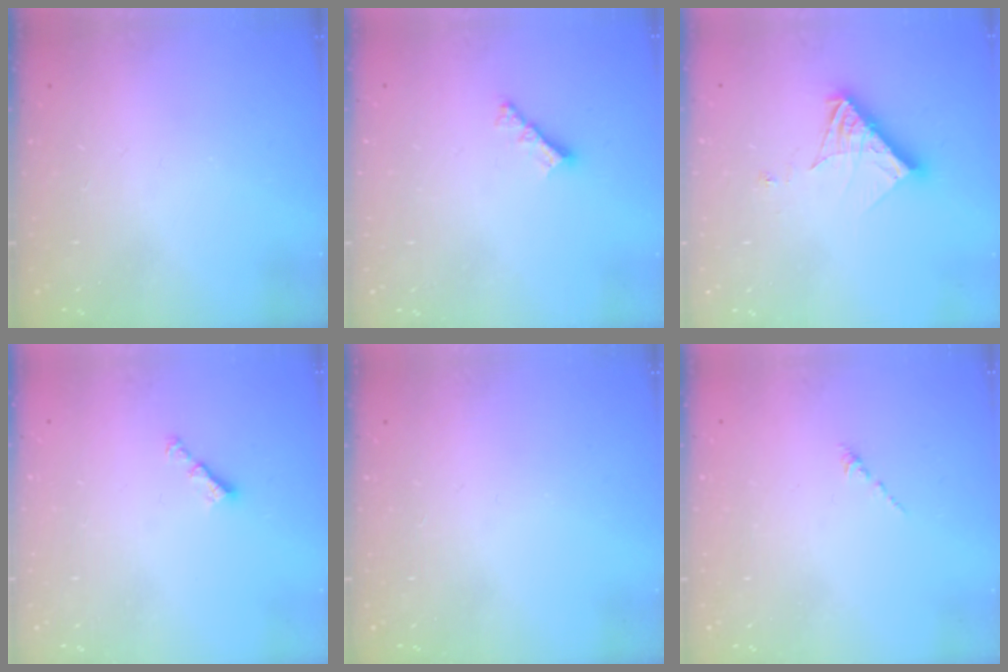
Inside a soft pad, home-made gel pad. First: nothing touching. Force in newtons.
{"total": 3.8, "press": 3.8, "slide": 0.2}
{"total": 11.7, "press": 11.6, "slide": 1.5}
{"total": 3.0, "press": 2.9, "slide": 0.5}
{"total": 0.0}
{"total": 0.0}